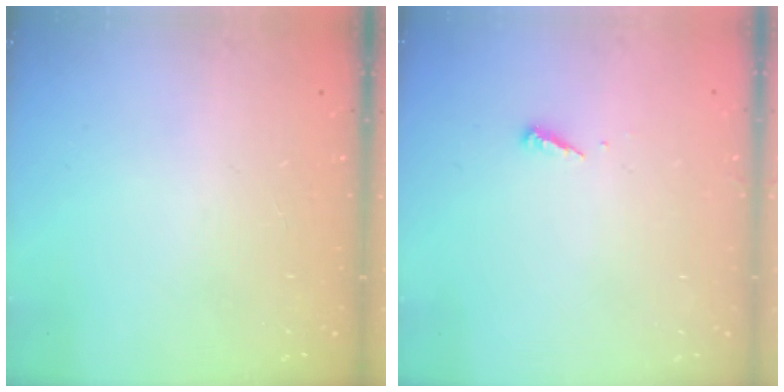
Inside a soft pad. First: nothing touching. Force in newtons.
{"total": 3.5, "press": 3.5, "slide": 0.2}